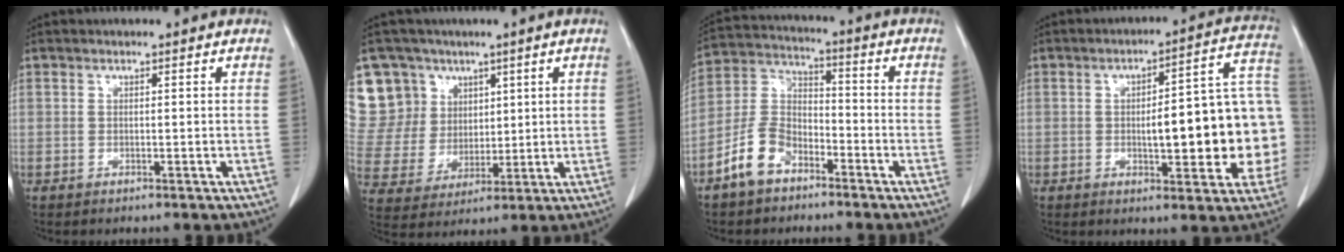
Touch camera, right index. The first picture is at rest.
{"total": 14.4, "force": [7.8, 11.9, 1.8], "torque": [-0.068, 0.054, 0.172]}
{"total": 8.8, "force": [-5.5, 5.1, 4.5], "torque": [-0.110, 0.015, -0.111]}
{"total": 17.0, "force": [-1.6, 4.3, 16.4], "torque": [-0.174, 0.042, -0.013]}